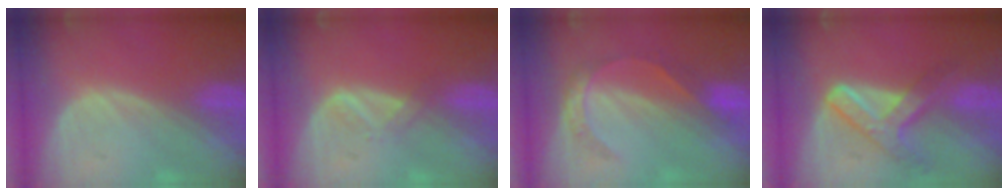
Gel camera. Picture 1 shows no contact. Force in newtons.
{"total": 1.8, "press": 1.7, "slide": 0.3}
{"total": 4.4, "press": 4.4, "slide": 0.5}
{"total": 7.2, "press": 6.2, "slide": 3.8}